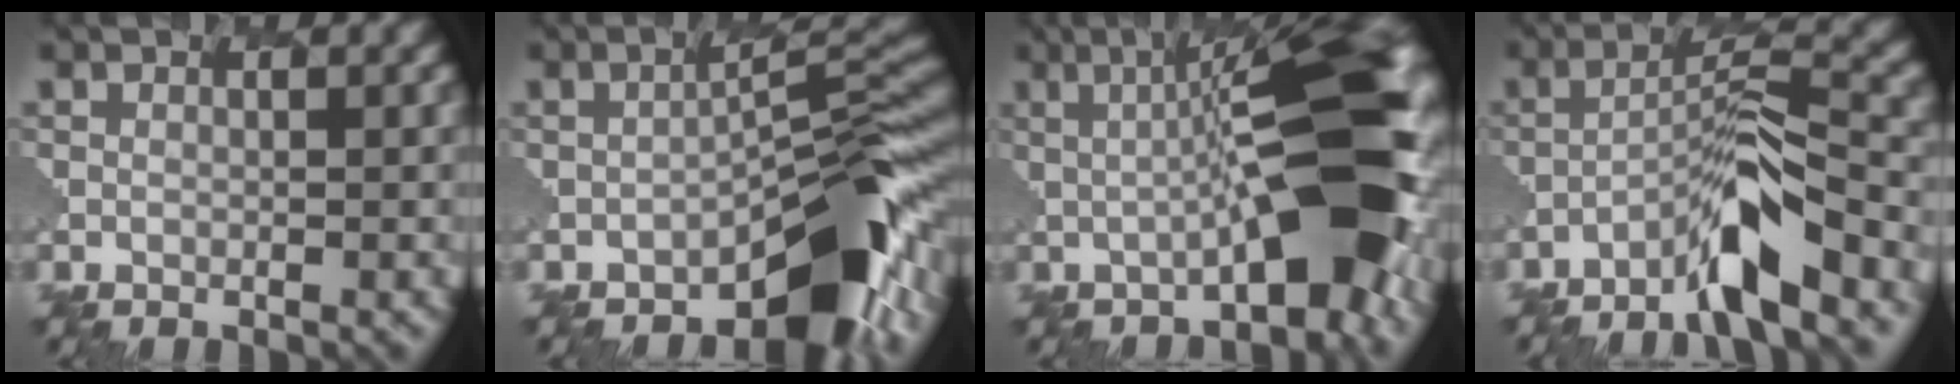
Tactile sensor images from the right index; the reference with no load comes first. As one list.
[{"total": 7.5, "force": [-4.8, 2.2, 5.3], "torque": [-0.085, 0.004, -0.091]}, {"total": 9.7, "force": [-0.2, 2.7, 9.3], "torque": [-0.108, 0.017, -0.021]}, {"total": 5.7, "force": [-5.1, -0.1, 2.5], "torque": [-0.082, 0.016, -0.107]}]